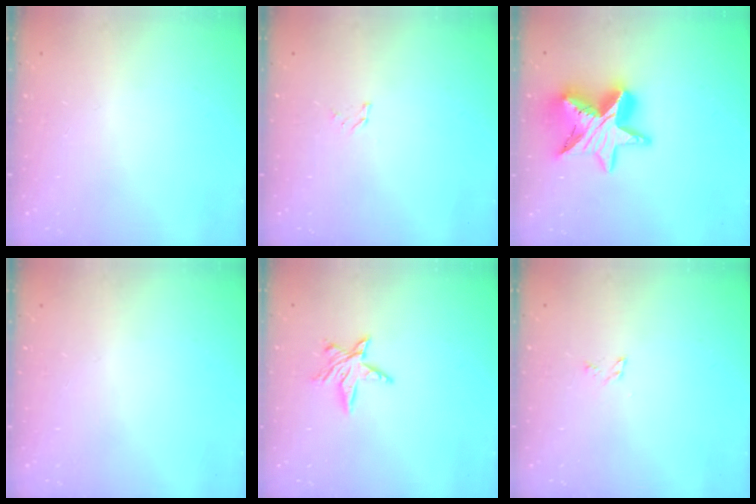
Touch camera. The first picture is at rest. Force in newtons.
{"total": 1.3, "press": 1.2, "slide": 0.1}
{"total": 16.5, "press": 16.4, "slide": 1.2}
{"total": 0.0}
{"total": 7.2, "press": 7.2, "slide": 0.2}
{"total": 2.4, "press": 2.4, "slide": 0.2}